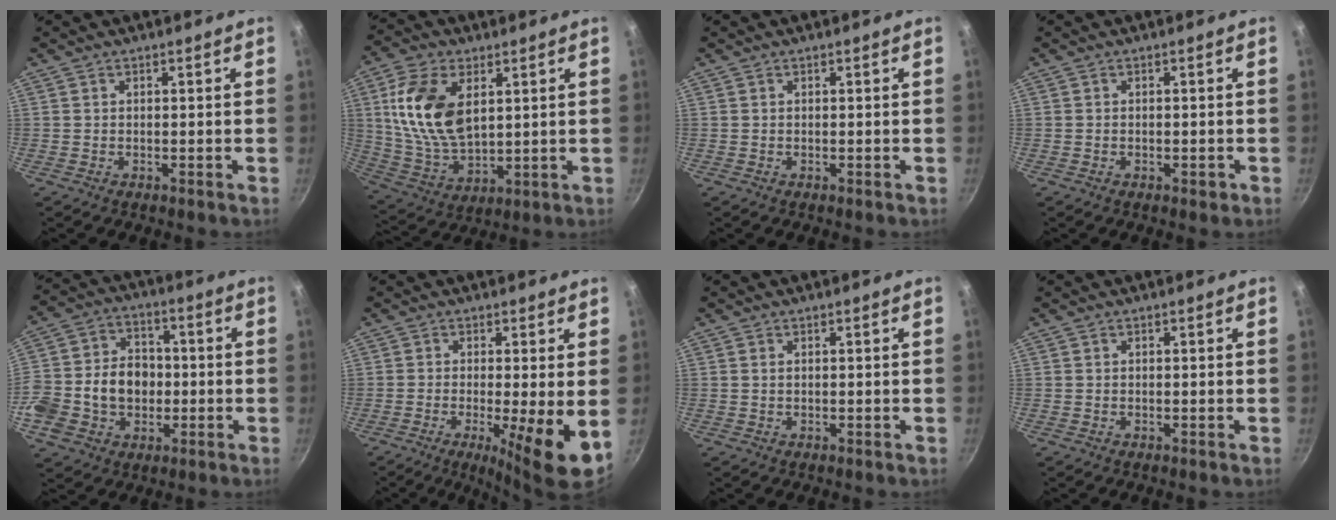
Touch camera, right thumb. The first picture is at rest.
{"total": 16.3, "force": [4.2, 9.6, 12.5], "torque": [-0.225, -0.016, 0.091]}
{"total": 0.0}
{"total": 1.2, "force": [-0.5, 0.7, 0.9], "torque": [-0.012, 0.003, -0.007]}
{"total": 17.9, "force": [-2.4, 13.9, 11.0], "torque": [-0.204, 0.037, -0.045]}
{"total": 8.9, "force": [-1.5, 1.1, 8.7], "torque": [-0.141, -0.011, -0.022]}
{"total": 0.6, "force": [0.2, 0.4, 0.5], "torque": [-0.009, 0.001, 0.003]}
{"total": 0.0}